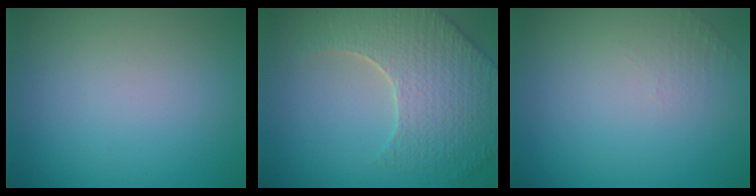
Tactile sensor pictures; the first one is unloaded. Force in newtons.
{"total": 7.0, "press": 5.5, "slide": 4.3}
{"total": 0.5, "press": 0.4, "slide": 0.4}